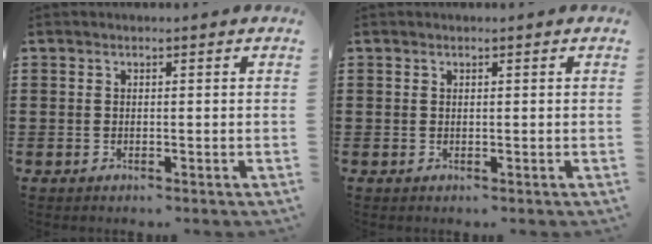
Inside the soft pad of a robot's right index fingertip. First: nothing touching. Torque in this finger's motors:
{"motor_torque": [-0.17, 0.61, -0.03, 0.01]}